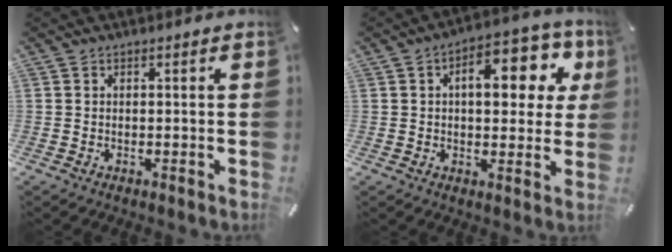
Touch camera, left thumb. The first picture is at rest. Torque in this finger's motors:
{"motor_torque": [0.57, 0.57, 1.33, -1.13, 0.36]}